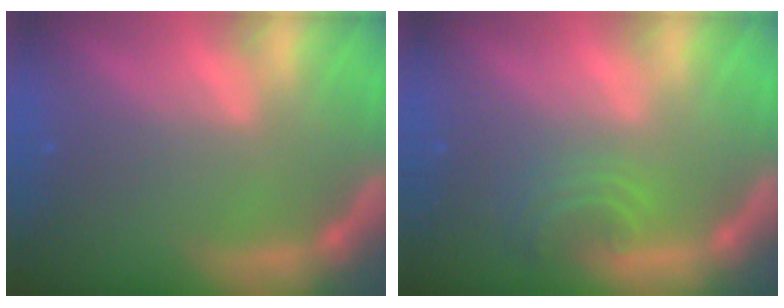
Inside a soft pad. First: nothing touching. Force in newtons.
{"total": 2.9}